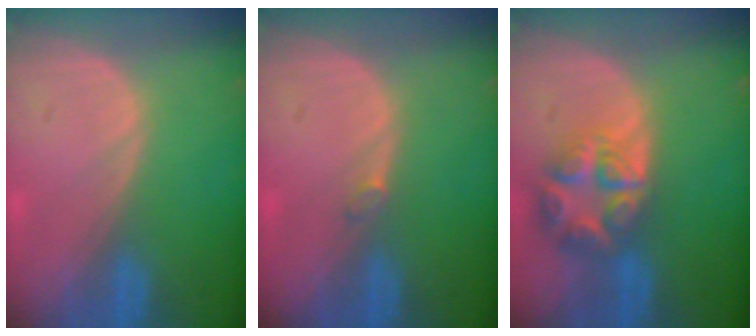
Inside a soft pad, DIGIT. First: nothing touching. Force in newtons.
{"total": 0.8, "press": 0.8, "slide": 0.2}
{"total": 7.9, "press": 6.9, "slide": 3.9}